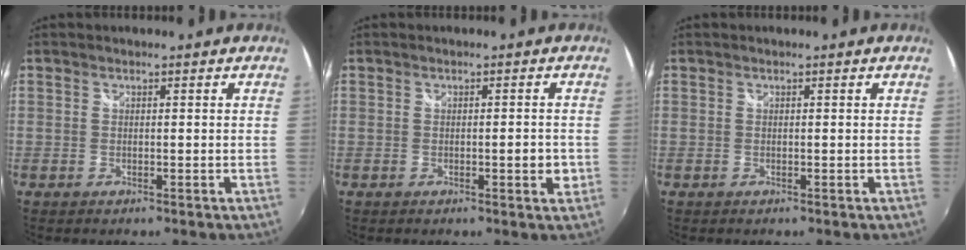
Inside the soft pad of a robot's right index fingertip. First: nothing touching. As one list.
[{"total": 2.5, "force": [-0.5, 0.8, 2.3], "torque": [-0.031, 0.002, -0.004]}, {"total": 0.0}]